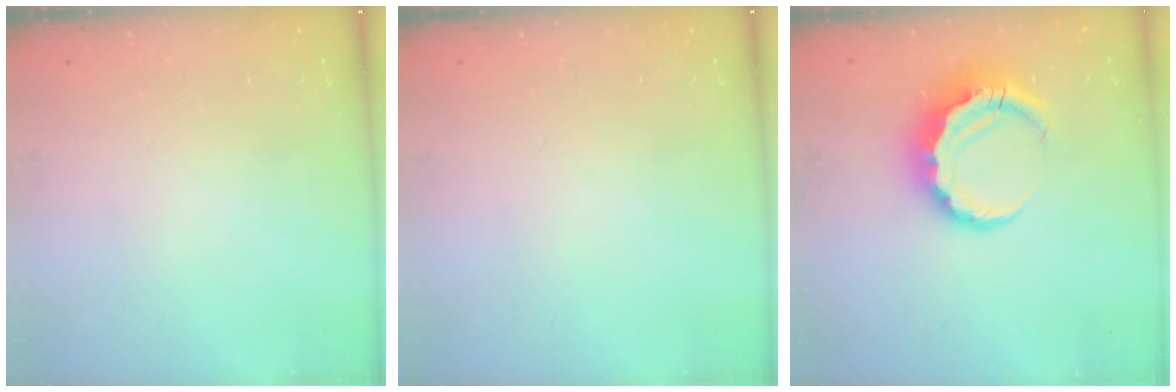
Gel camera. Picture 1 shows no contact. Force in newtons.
{"total": 0.0}
{"total": 8.6, "press": 8.5, "slide": 1.5}